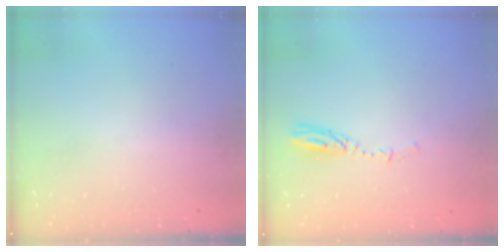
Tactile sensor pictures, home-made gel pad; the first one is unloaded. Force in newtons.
{"total": 3.7, "press": 3.7, "slide": 0.4}